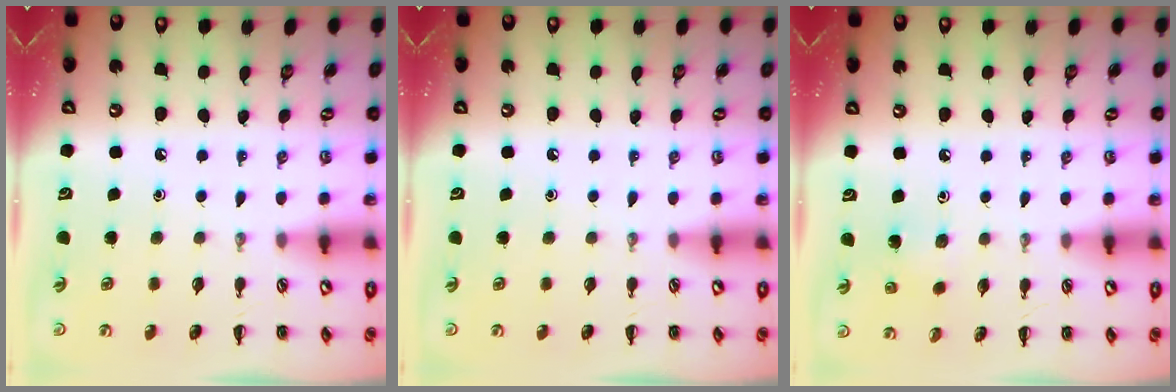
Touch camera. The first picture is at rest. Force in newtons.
{"total": 0.0}
{"total": 3.6, "press": 3.4, "slide": 1.1}